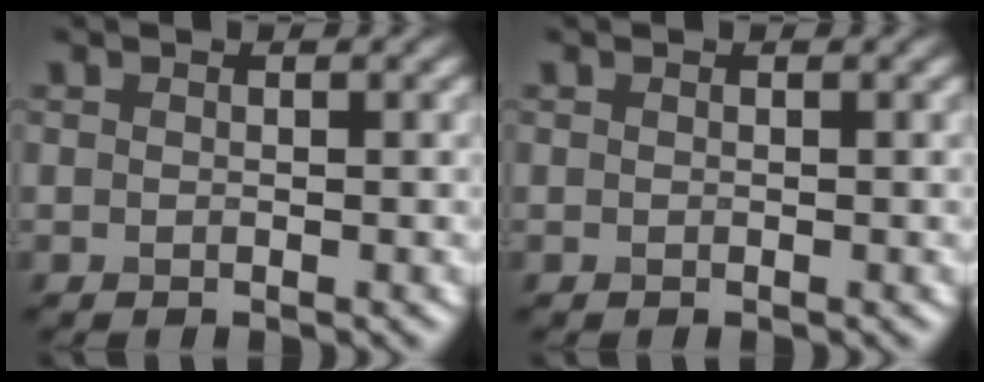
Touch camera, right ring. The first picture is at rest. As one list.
[{"total": 0.0}]